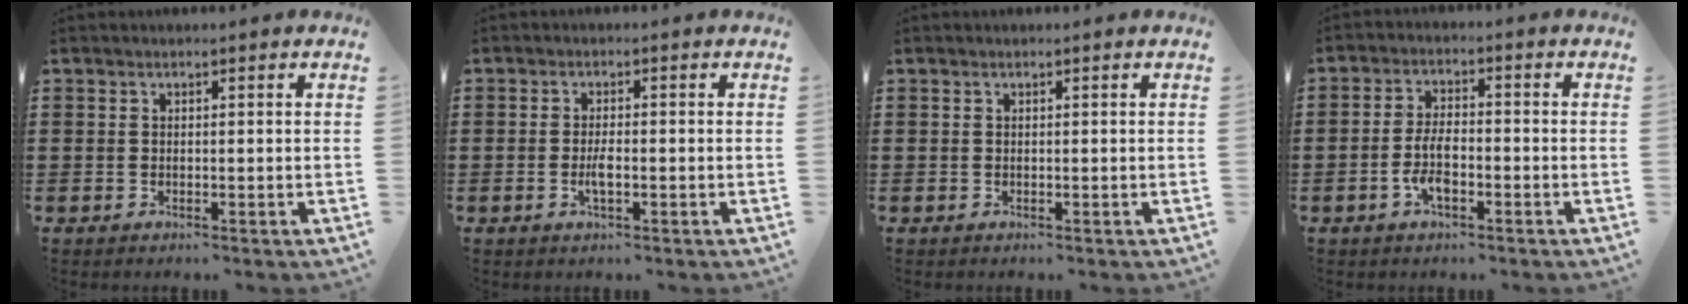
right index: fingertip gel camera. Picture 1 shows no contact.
{"total": 2.5, "force": [-0.7, 0.7, 2.3], "torque": [-0.049, -0.001, -0.014]}
{"total": 0.0}
{"total": 5.2, "force": [-1.9, 1.9, 4.5], "torque": [-0.105, -0.005, -0.042]}